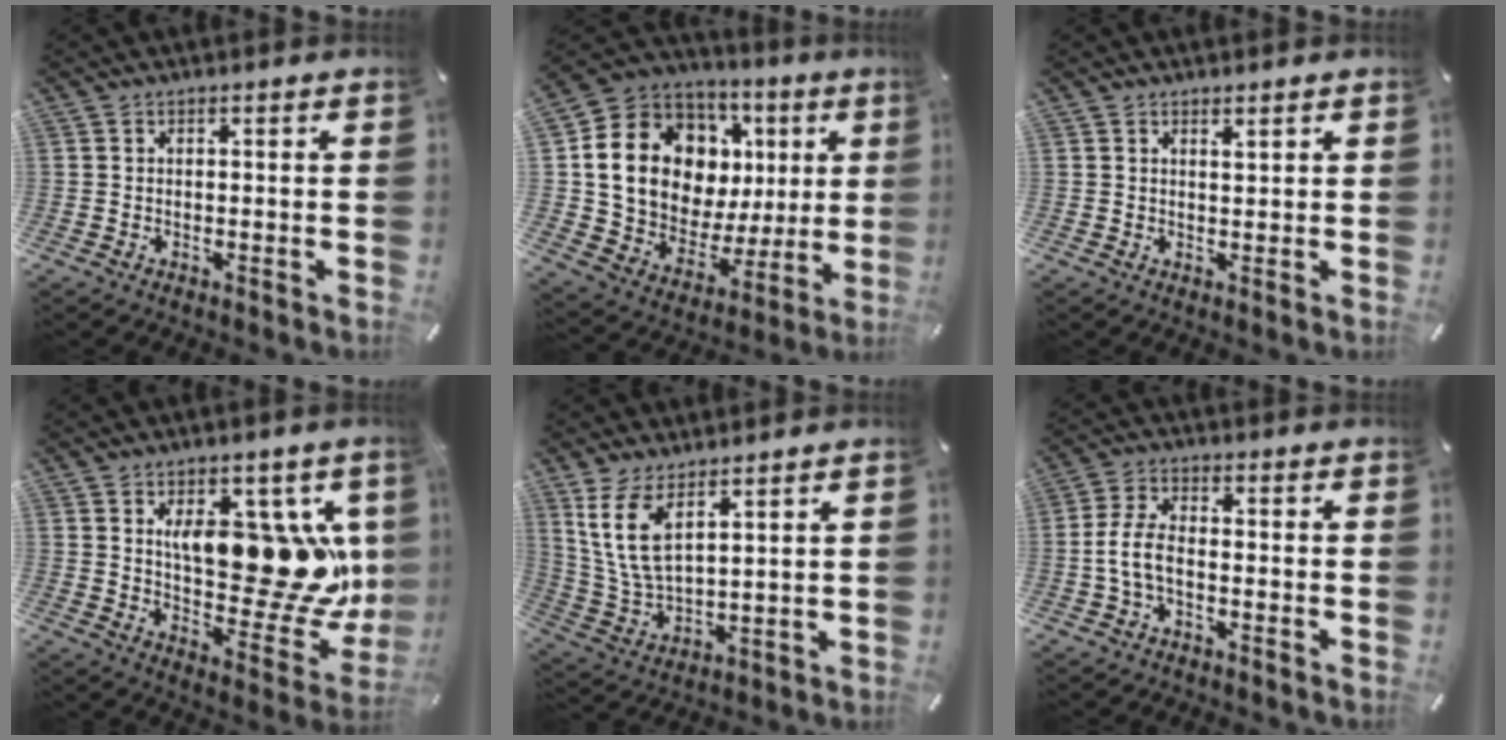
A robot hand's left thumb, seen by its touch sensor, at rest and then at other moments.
{"total": 18.2, "force": [5.4, 14.4, 9.8], "torque": [-0.190, -0.036, 0.113]}
{"total": 1.5, "force": [1.1, 0.3, 0.9], "torque": [-0.019, 0.000, 0.019]}
{"total": 19.7, "force": [5.0, 11.2, 15.5], "torque": [-0.201, -0.043, 0.088]}
{"total": 10.2, "force": [6.1, 4.5, 6.8], "torque": [-0.174, -0.025, 0.111]}
{"total": 6.3, "force": [-1.7, 3.1, 5.3], "torque": [-0.123, 0.000, -0.037]}